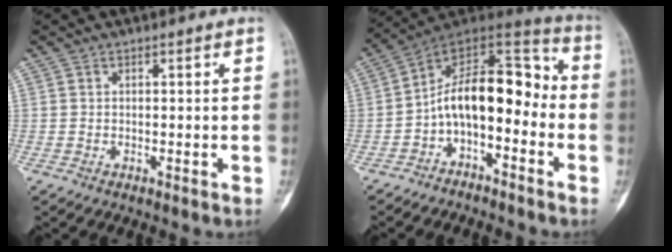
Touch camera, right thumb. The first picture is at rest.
{"total": 14.8, "force": [-3.2, 8.0, 12.0], "torque": [-0.167, 0.089, -0.066]}